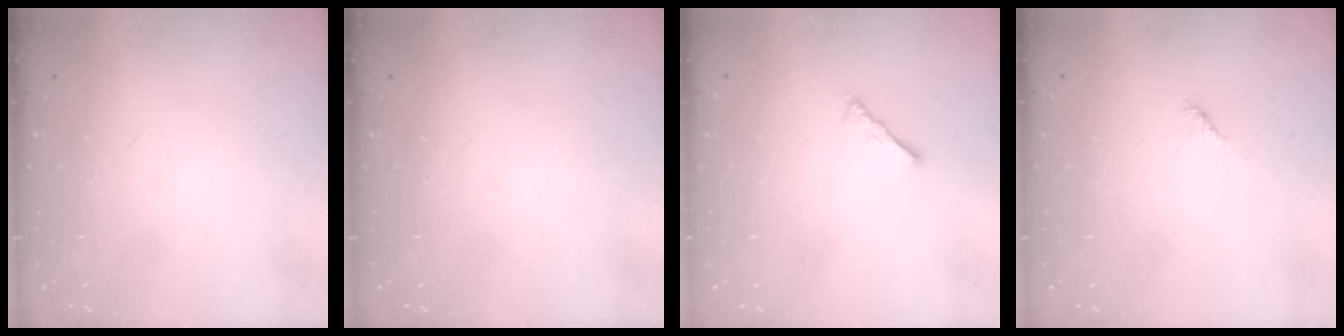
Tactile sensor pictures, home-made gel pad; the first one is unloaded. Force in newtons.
{"total": 0.0}
{"total": 2.2, "press": 2.1, "slide": 0.5}
{"total": 1.7, "press": 1.6, "slide": 0.5}